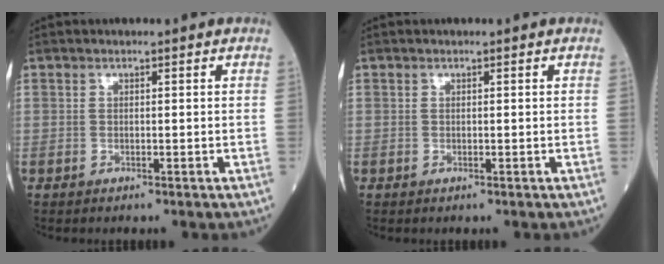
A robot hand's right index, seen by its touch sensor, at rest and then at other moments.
{"total": 0.0}